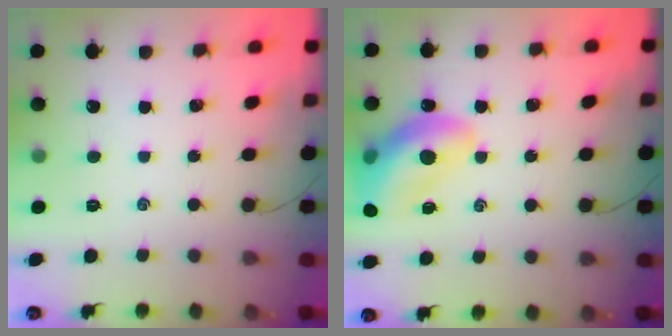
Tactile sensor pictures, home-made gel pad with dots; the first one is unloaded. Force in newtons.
{"total": 18.0, "press": 17.5, "slide": 4.3}